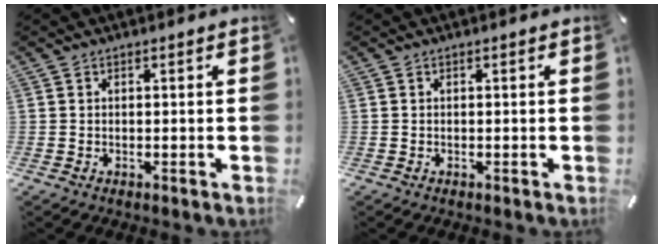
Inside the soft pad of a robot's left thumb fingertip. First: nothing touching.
{"total": 0.0}